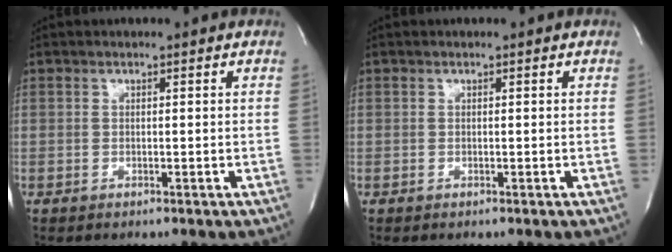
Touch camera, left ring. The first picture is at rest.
{"total": 0.0}